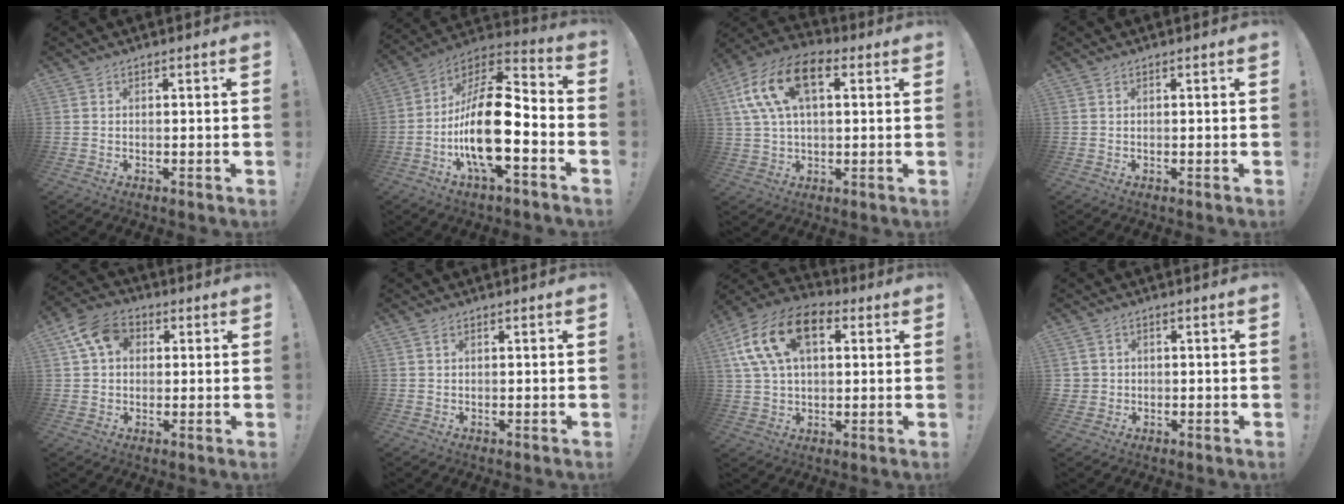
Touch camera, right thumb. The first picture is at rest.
{"total": 21.0, "force": [-4.7, 8.2, 18.8], "torque": [-0.352, 0.022, -0.076]}
{"total": 16.5, "force": [5.4, 9.6, 12.3], "torque": [-0.233, 0.002, 0.097]}
{"total": 0.0}
{"total": 11.1, "force": [3.6, 8.1, 6.7], "torque": [-0.124, 0.004, 0.074]}
{"total": 1.0, "force": [0.6, 0.5, 0.6], "torque": [-0.011, 0.001, 0.010]}
{"total": 18.7, "force": [7.0, 11.4, 13.0], "torque": [-0.245, -0.008, 0.126]}
{"total": 2.3, "force": [0.5, 2.2, 0.3], "torque": [0.000, 0.002, 0.009]}